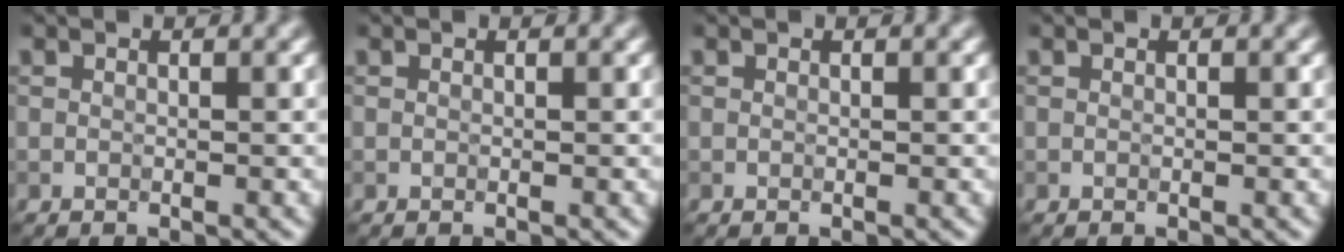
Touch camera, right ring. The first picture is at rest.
{"total": 0.0}
{"total": 0.0}
{"total": 0.0}